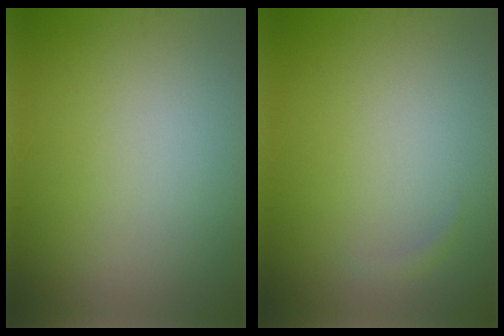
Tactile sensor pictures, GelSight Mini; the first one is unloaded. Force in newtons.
{"total": 0.5, "press": 0.5, "slide": 0.0}